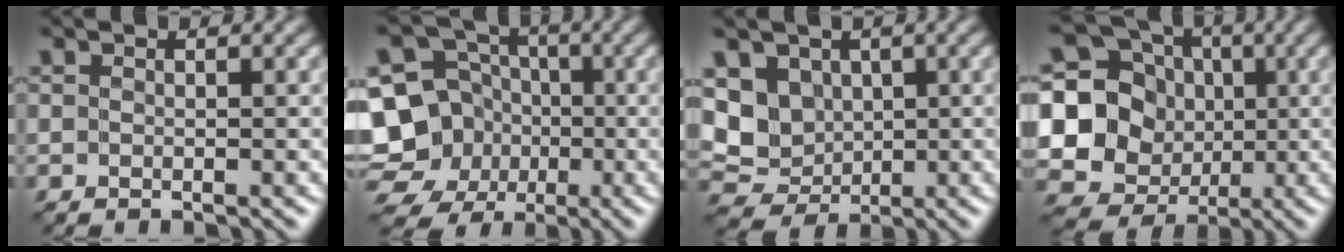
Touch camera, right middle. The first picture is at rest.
{"total": 11.6, "force": [-3.4, 10.6, 3.1], "torque": [-0.074, -0.003, -0.075]}
{"total": 4.7, "force": [1.0, 4.1, 2.0], "torque": [-0.029, -0.003, 0.014]}
{"total": 14.7, "force": [0.6, 13.8, 4.8], "torque": [-0.140, 0.023, -0.007]}